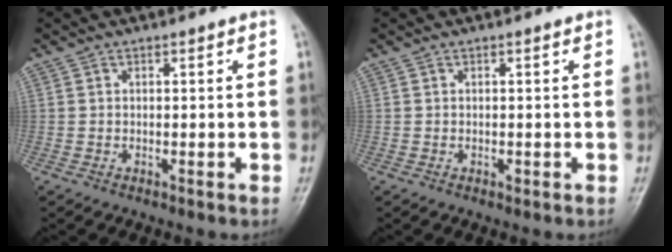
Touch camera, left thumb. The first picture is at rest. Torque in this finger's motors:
{"motor_torque": [-0.04, -0.01, 0.06, -0.01, 0.00]}